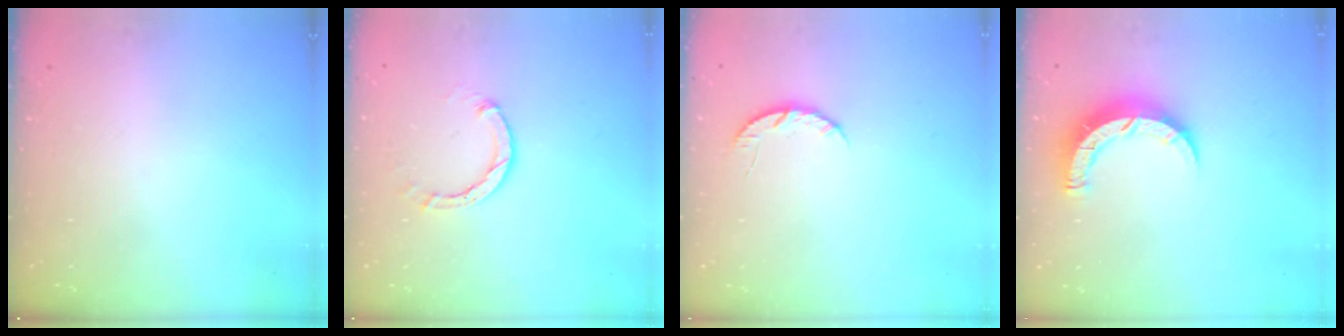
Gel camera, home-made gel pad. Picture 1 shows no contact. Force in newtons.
{"total": 3.5, "press": 3.5, "slide": 0.3}
{"total": 5.0, "press": 4.9, "slide": 0.6}
{"total": 7.9, "press": 7.9, "slide": 0.5}